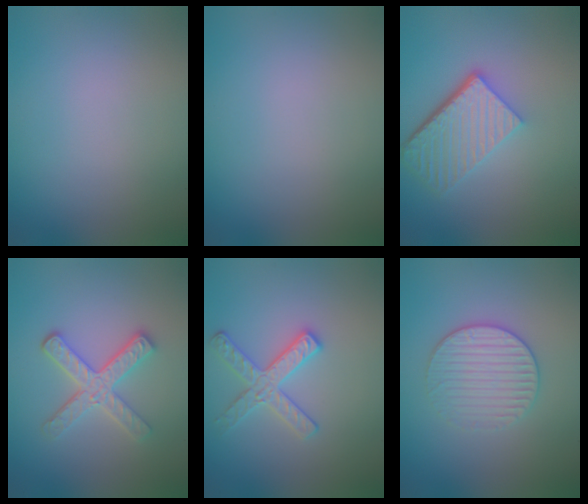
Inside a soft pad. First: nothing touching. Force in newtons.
{"total": 0.0}
{"total": 5.6, "press": 4.0, "slide": 4.0}
{"total": 3.6, "press": 3.1, "slide": 1.7}
{"total": 2.8, "press": 2.8, "slide": 0.3}
{"total": 3.4, "press": 3.2, "slide": 1.1}